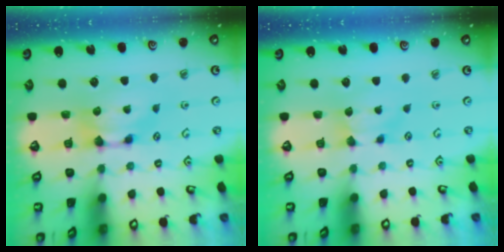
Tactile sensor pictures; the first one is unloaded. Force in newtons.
{"total": 1.2, "press": 1.1, "slide": 0.4}